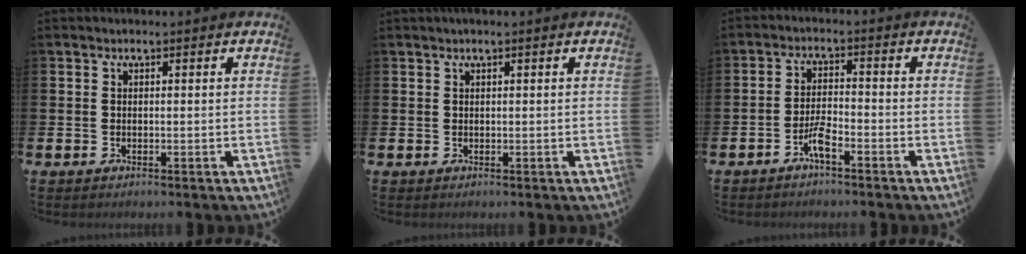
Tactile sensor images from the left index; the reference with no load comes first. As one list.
[{"total": 0.6, "force": [0.4, 0.0, 0.4], "torque": [-0.016, 0.005, 0.010]}, {"total": 3.5, "force": [-2.2, 0.6, 2.6], "torque": [-0.059, 0.008, -0.042]}]